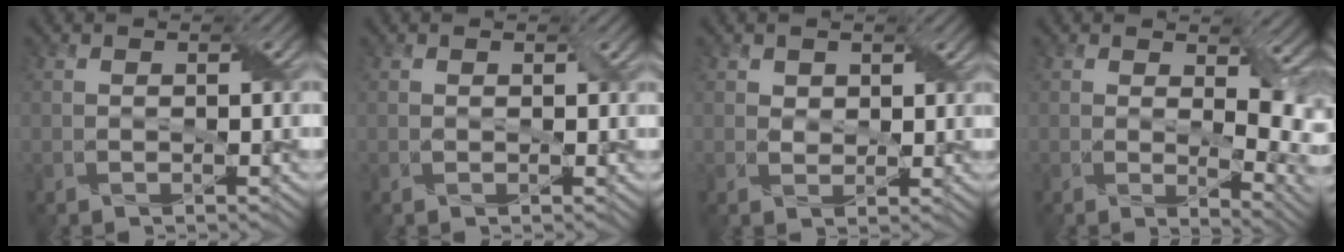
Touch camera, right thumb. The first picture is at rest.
{"total": 0.5, "force": [0.2, 0.4, 0.2], "torque": [-0.005, -0.001, 0.003]}
{"total": 1.9, "force": [1.2, 1.4, 0.6], "torque": [-0.020, -0.001, 0.018]}
{"total": 7.5, "force": [1.4, 3.6, 6.4], "torque": [-0.101, -0.015, 0.030]}